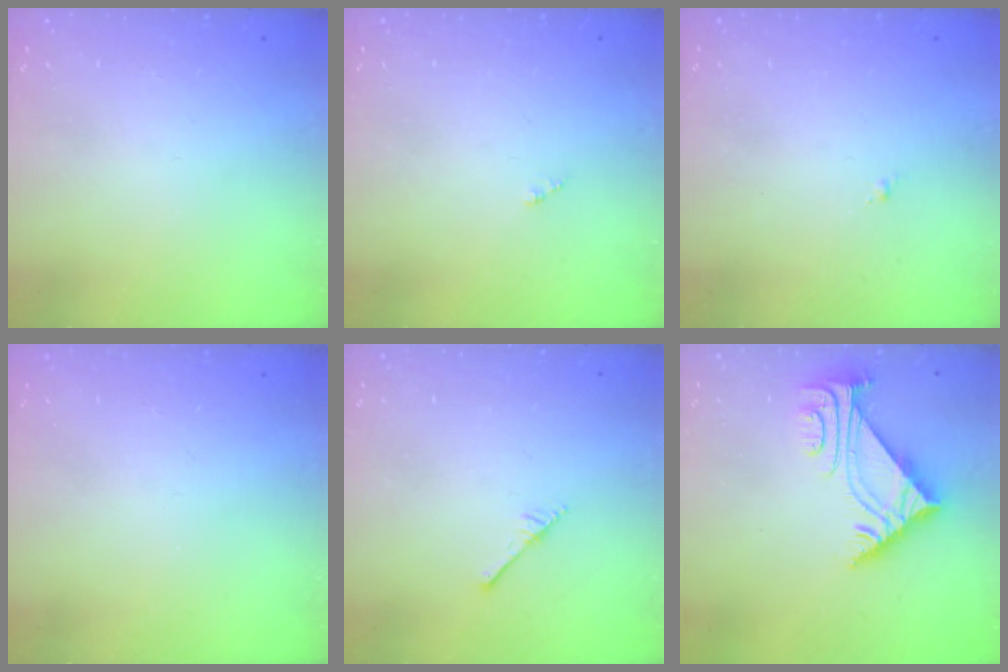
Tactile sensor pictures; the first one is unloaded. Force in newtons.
{"total": 0.7, "press": 0.7, "slide": 0.1}
{"total": 0.7, "press": 0.7, "slide": 0.2}
{"total": 0.0}
{"total": 1.6, "press": 1.6, "slide": 0.2}
{"total": 5.5, "press": 5.4, "slide": 0.9}